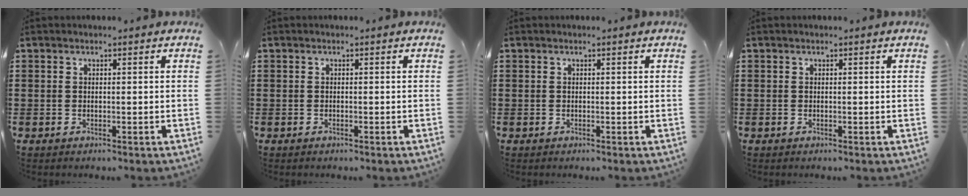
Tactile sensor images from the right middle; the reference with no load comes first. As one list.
[{"total": 0.0}, {"total": 0.0}, {"total": 0.0}]